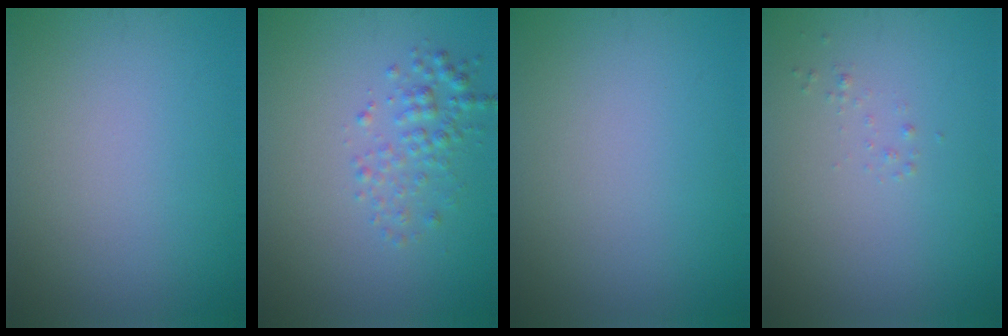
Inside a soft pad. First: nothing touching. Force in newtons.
{"total": 2.3, "press": 2.3, "slide": 0.1}
{"total": 0.0}
{"total": 0.5, "press": 0.5, "slide": 0.0}